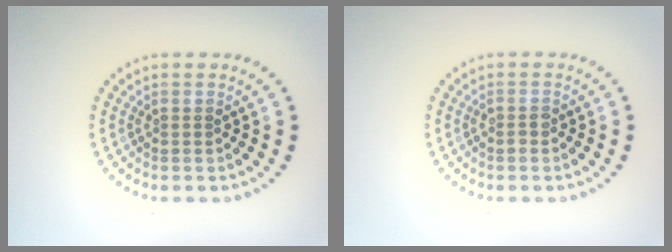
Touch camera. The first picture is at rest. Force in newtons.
{"total": 0.8, "press": 0.7, "slide": 0.3}